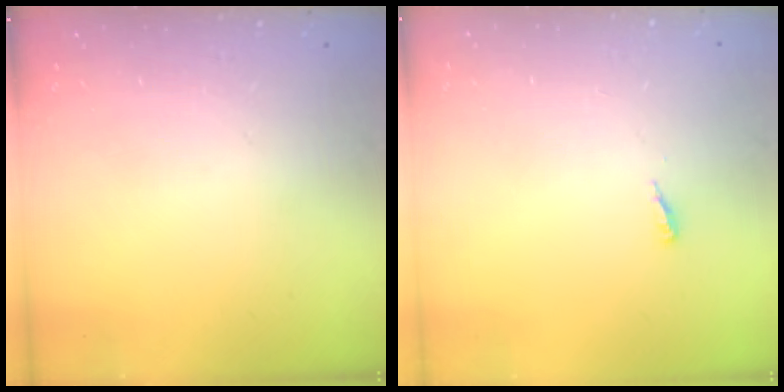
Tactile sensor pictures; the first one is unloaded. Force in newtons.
{"total": 3.2, "press": 3.2, "slide": 0.2}